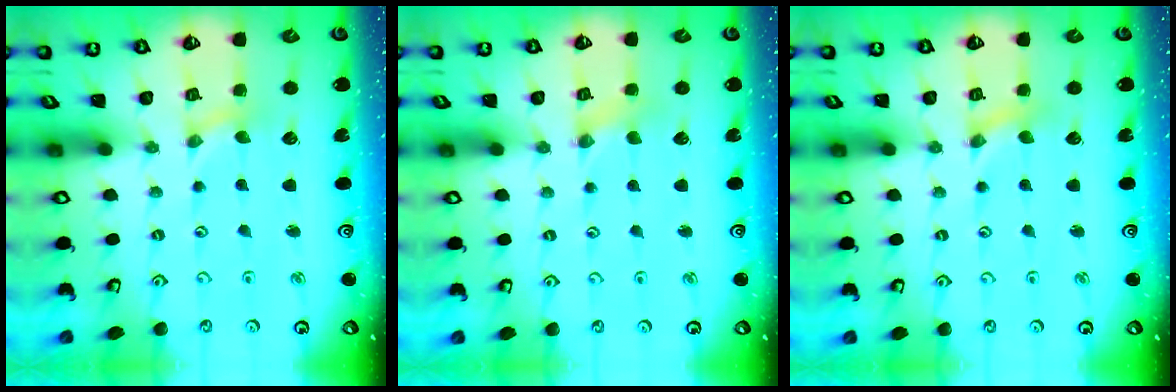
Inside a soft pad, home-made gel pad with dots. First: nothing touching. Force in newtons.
{"total": 0.0}
{"total": 0.0}